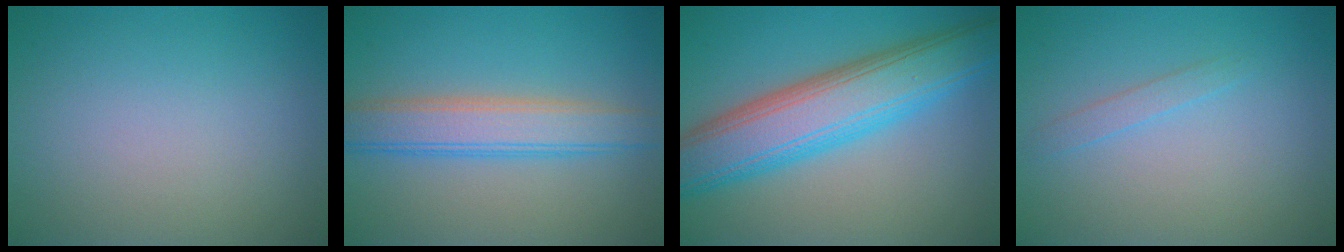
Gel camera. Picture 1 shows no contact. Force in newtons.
{"total": 4.9, "press": 4.9, "slide": 0.3}
{"total": 9.2, "press": 9.2, "slide": 0.2}
{"total": 1.1, "press": 1.1, "slide": 0.0}